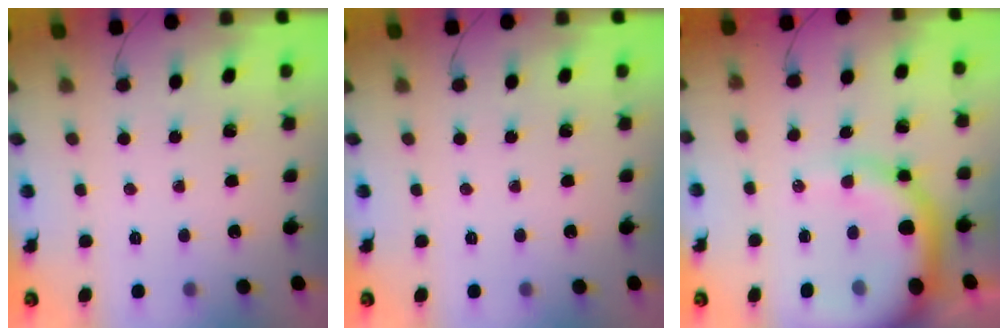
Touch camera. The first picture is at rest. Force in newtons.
{"total": 0.0}
{"total": 13.3, "press": 12.9, "slide": 3.3}